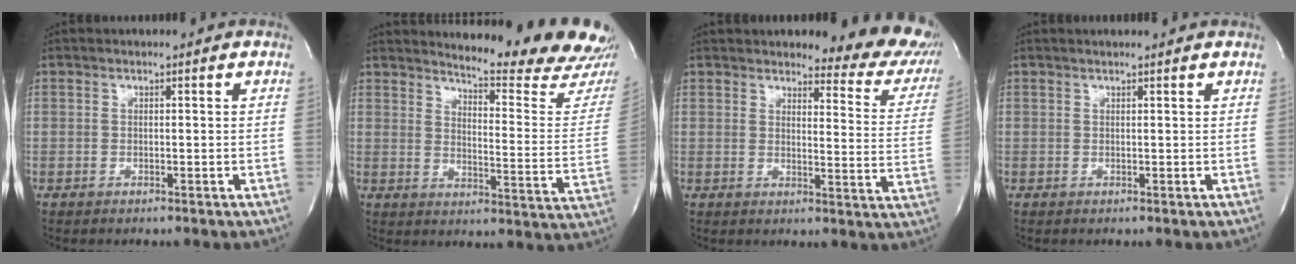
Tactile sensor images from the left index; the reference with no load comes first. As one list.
[{"total": 19.1, "force": [18.2, 0.4, 5.9], "torque": [-0.083, -0.128, 0.210]}, {"total": 13.5, "force": [12.2, 3.2, 4.8], "torque": [-0.024, -0.059, 0.112]}, {"total": 2.7, "force": [2.5, 0.0, 1.0], "torque": [-0.016, 0.016, 0.031]}]